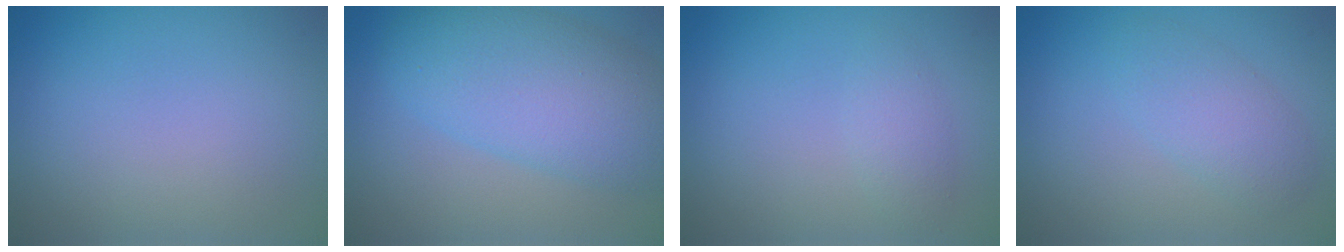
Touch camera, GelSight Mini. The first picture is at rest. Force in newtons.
{"total": 7.4, "press": 7.4, "slide": 0.5}
{"total": 1.5, "press": 1.5, "slide": 0.0}
{"total": 2.7, "press": 2.7, "slide": 0.1}